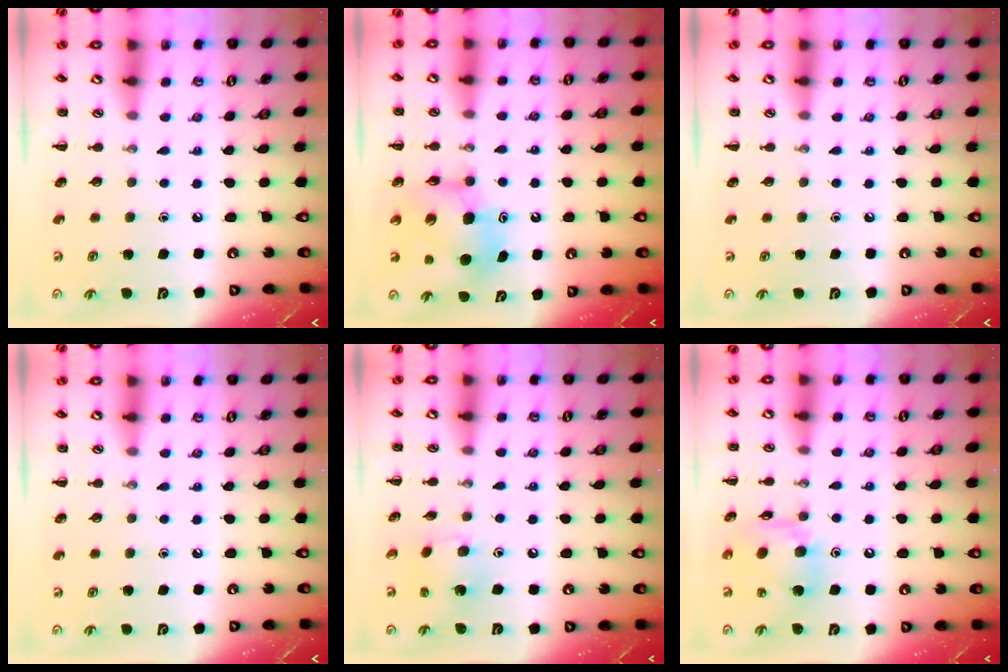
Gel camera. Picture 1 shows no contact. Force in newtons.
{"total": 9.1, "press": 9.0, "slide": 1.6}
{"total": 0.0}
{"total": 0.0}
{"total": 4.2, "press": 4.1, "slide": 0.8}
{"total": 13.9, "press": 13.6, "slide": 3.0}